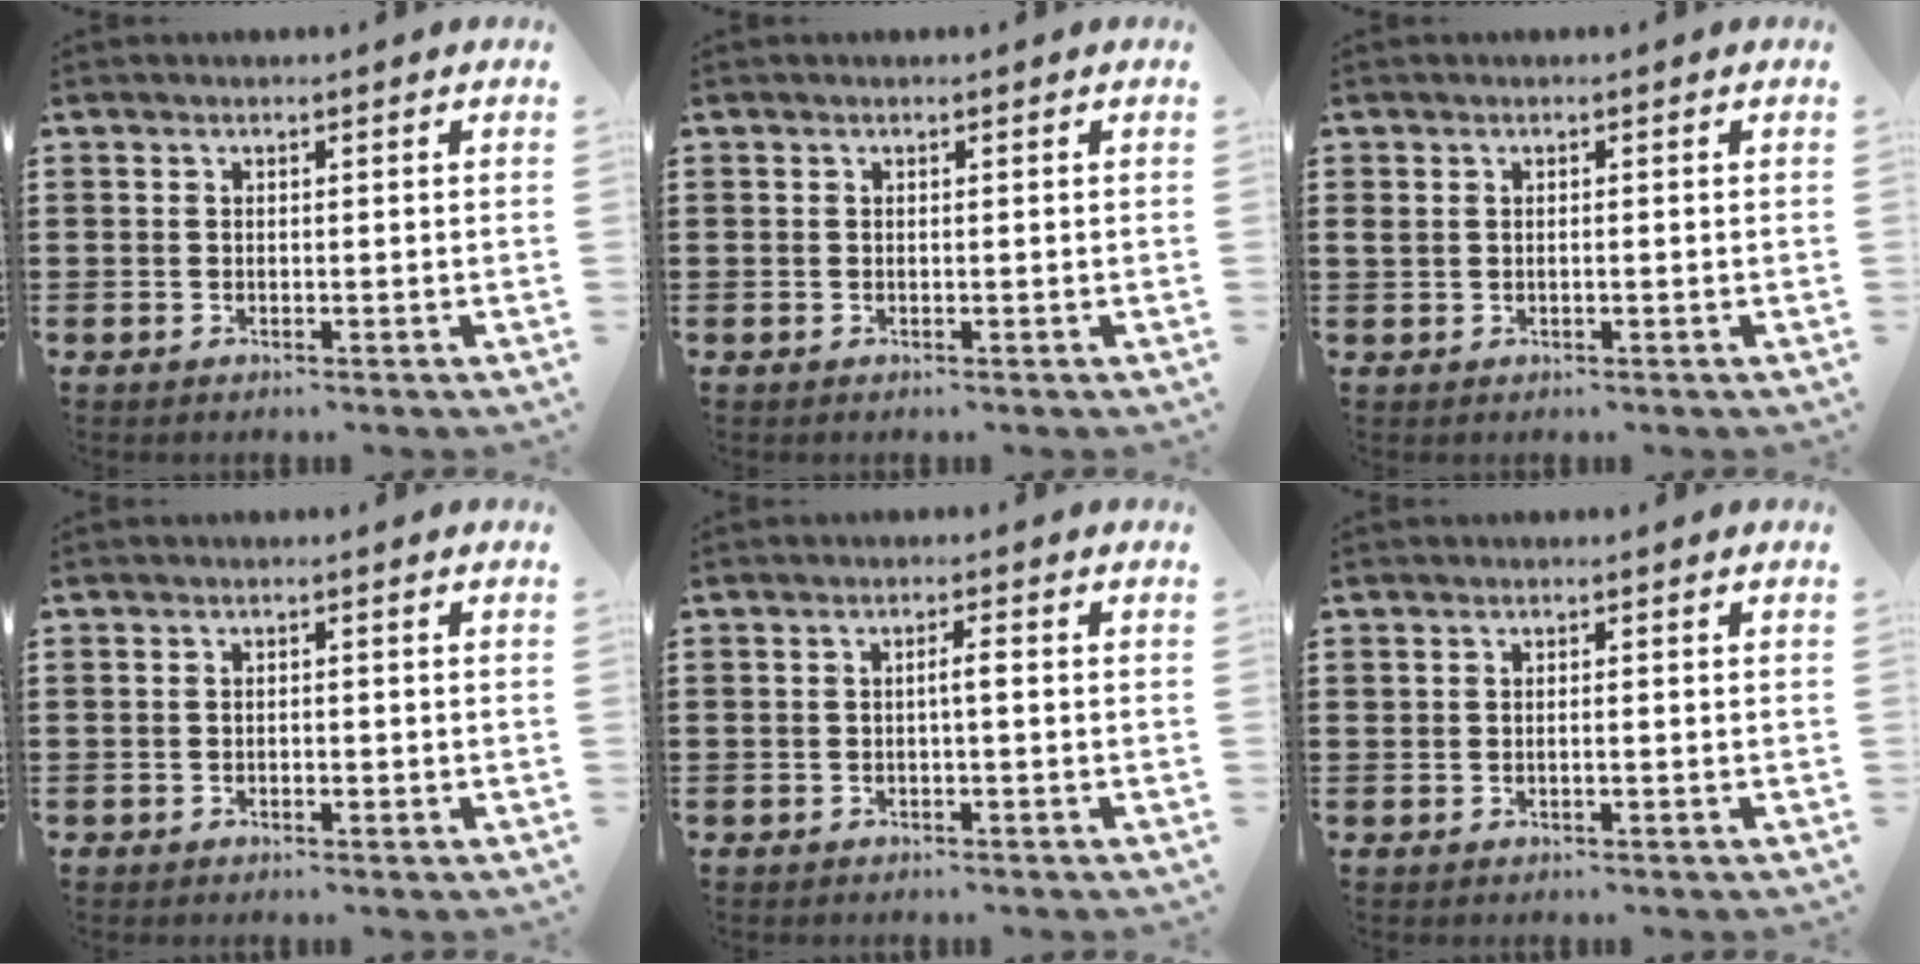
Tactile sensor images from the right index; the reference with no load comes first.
{"total": 0.0}
{"total": 0.7, "force": [0.1, 0.3, 0.6], "torque": [-0.013, 0.002, 0.000]}
{"total": 0.7, "force": [-0.5, 0.5, 0.3], "torque": [-0.008, -0.002, -0.009]}
{"total": 1.6, "force": [-0.3, 0.0, 1.6], "torque": [-0.030, 0.000, -0.006]}
{"total": 0.6, "force": [-0.1, 0.1, 0.6], "torque": [-0.012, -0.005, -0.001]}